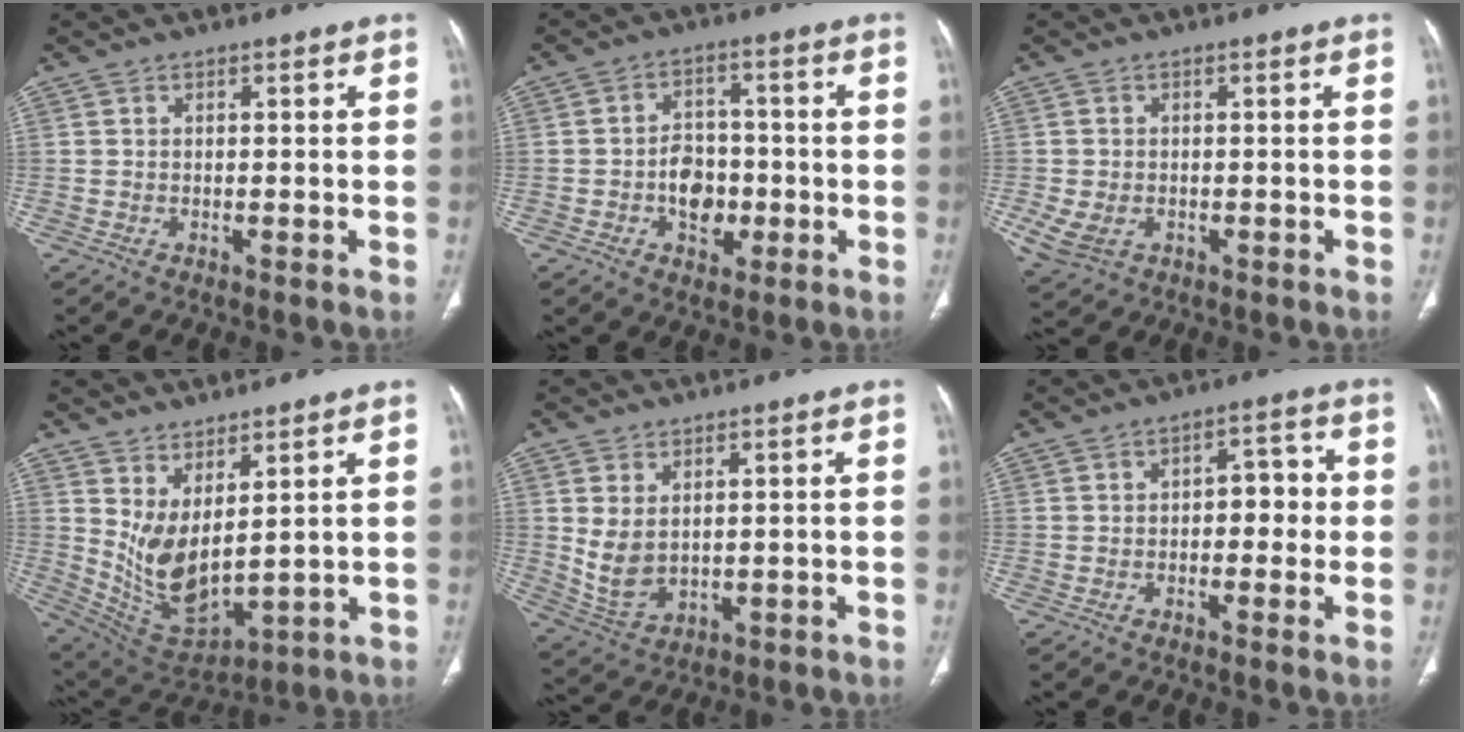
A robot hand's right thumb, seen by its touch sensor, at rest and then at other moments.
{"total": 7.6, "force": [-1.8, 5.6, 4.7], "torque": [-0.042, 0.018, -0.030]}
{"total": 5.4, "force": [-1.4, 3.9, 3.4], "torque": [-0.076, 0.001, -0.015]}
{"total": 11.3, "force": [4.0, 4.9, 9.4], "torque": [-0.170, -0.043, 0.102]}
{"total": 7.1, "force": [1.4, 4.6, 5.2], "torque": [-0.096, -0.011, 0.050]}
{"total": 5.2, "force": [-0.3, 3.2, 4.1], "torque": [-0.029, 0.020, -0.012]}